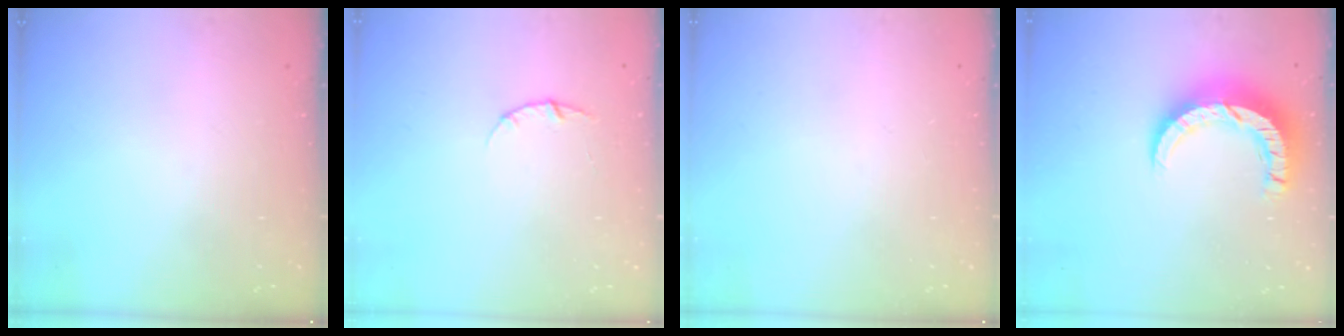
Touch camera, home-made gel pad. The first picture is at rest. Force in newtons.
{"total": 2.8, "press": 2.8, "slide": 0.4}
{"total": 0.0}
{"total": 10.3, "press": 10.2, "slide": 0.7}